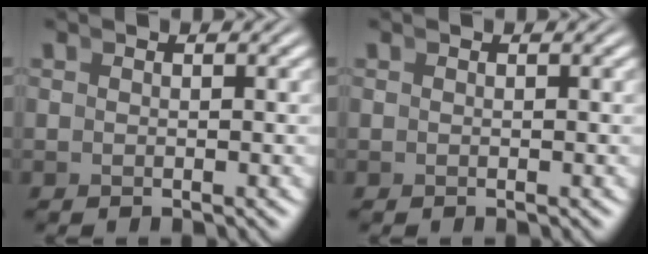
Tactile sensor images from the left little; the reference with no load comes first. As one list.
[{"total": 0.0}]